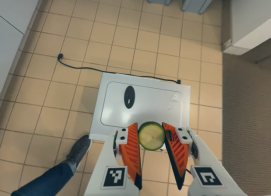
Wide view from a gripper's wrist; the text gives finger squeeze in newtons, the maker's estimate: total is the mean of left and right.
{"total": 7.1, "left": 6.5, "right": 7.7}